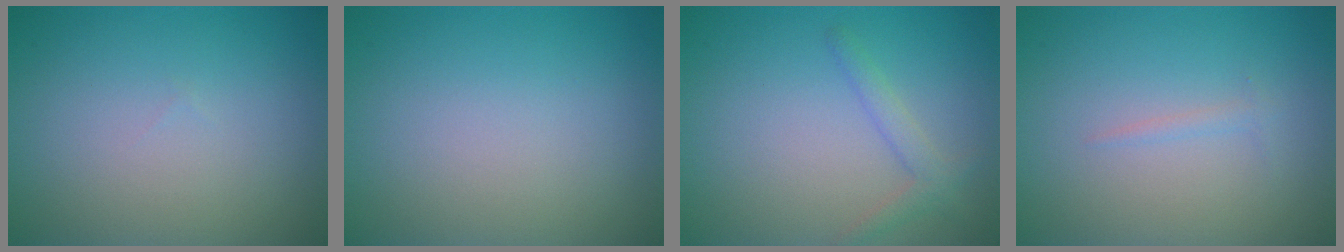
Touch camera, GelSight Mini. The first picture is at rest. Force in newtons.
{"total": 0.0}
{"total": 1.8, "press": 1.7, "slide": 0.1}
{"total": 0.7, "press": 0.7, "slide": 0.0}